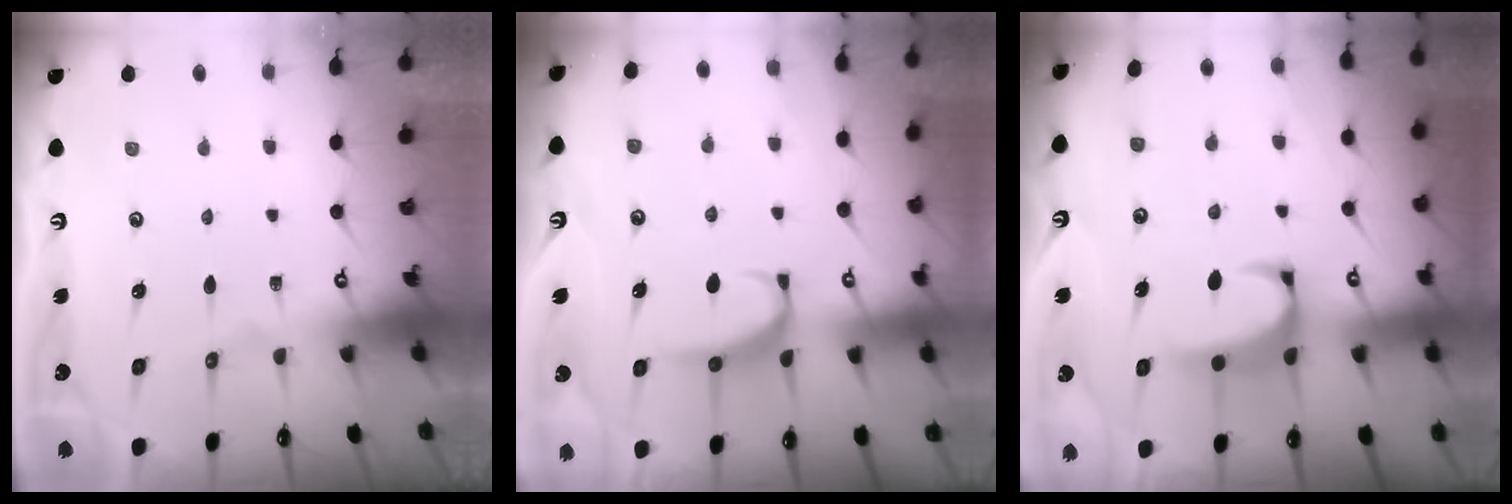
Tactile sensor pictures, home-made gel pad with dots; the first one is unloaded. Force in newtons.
{"total": 3.0, "press": 2.7, "slide": 1.2}
{"total": 2.1, "press": 1.9, "slide": 1.0}